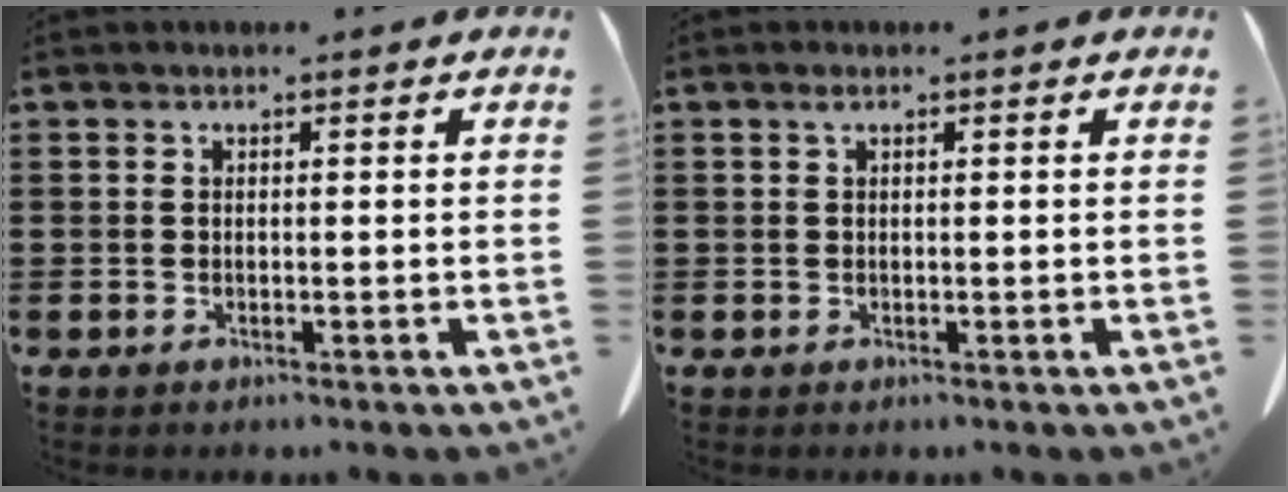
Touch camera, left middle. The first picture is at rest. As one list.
[{"total": 0.6, "force": [0.3, 0.2, 0.5], "torque": [-0.011, 0.002, 0.005]}]